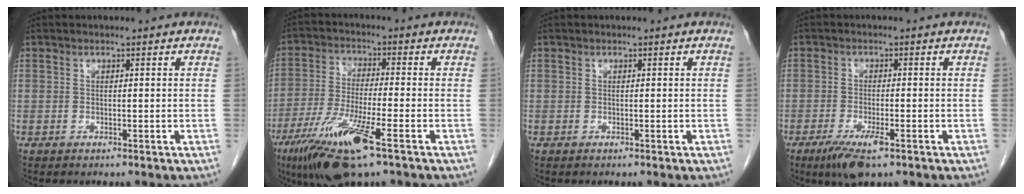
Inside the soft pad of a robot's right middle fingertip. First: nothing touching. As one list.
[{"total": 12.5, "force": [-6.8, 1.1, 10.5], "torque": [-0.212, -0.030, -0.122]}, {"total": 0.0}, {"total": 5.6, "force": [-3.3, 1.1, 4.4], "torque": [-0.086, -0.013, -0.053]}]